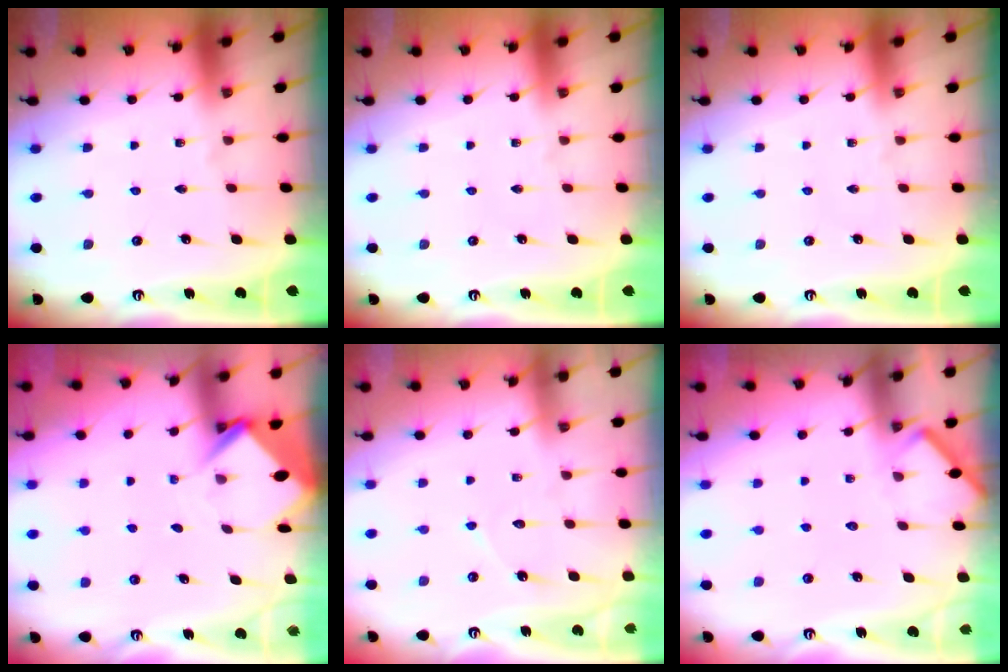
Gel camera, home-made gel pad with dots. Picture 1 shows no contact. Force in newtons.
{"total": 0.0}
{"total": 0.0}
{"total": 3.5, "press": 3.5, "slide": 0.3}
{"total": 5.9, "press": 5.9, "slide": 0.4}
{"total": 5.2, "press": 5.2, "slide": 0.6}